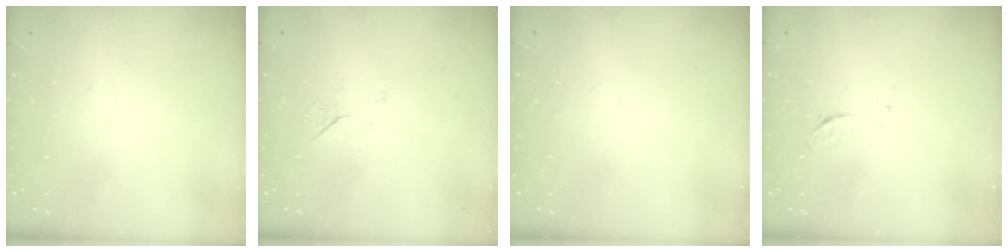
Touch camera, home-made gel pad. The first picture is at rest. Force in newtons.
{"total": 6.0, "press": 6.0, "slide": 0.8}
{"total": 0.0}
{"total": 4.1, "press": 4.1, "slide": 0.2}